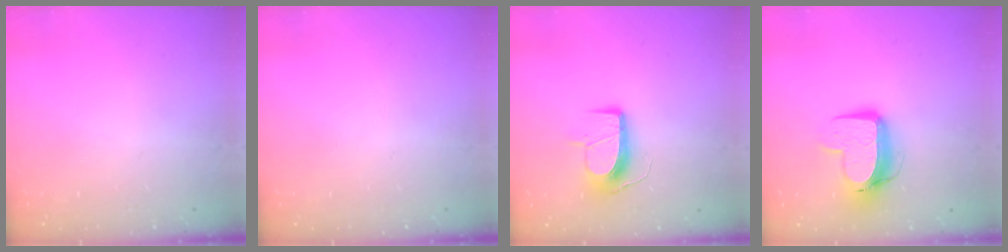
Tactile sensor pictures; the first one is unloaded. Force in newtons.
{"total": 0.0}
{"total": 10.6, "press": 10.6, "slide": 0.1}
{"total": 12.3, "press": 12.3, "slide": 1.3}